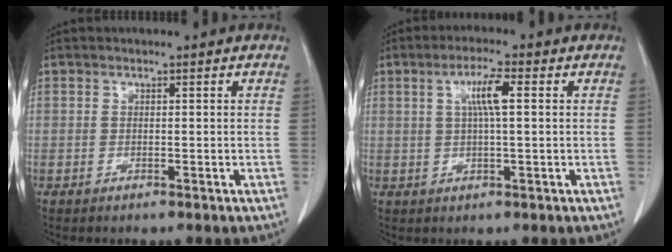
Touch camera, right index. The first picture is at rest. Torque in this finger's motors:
{"motor_torque": [0.31, 0.05, 0.20, 0.05]}